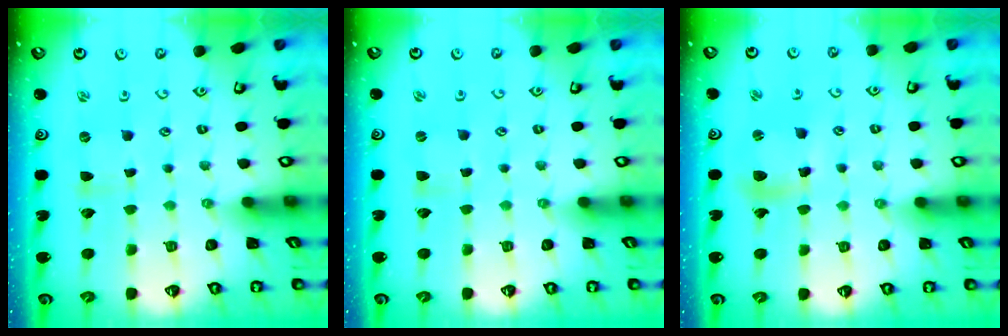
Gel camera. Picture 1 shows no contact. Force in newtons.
{"total": 0.0}
{"total": 8.7, "press": 8.6, "slide": 1.1}